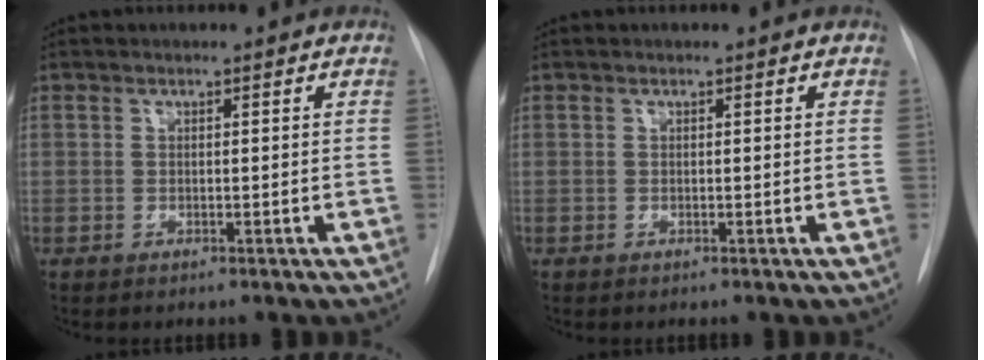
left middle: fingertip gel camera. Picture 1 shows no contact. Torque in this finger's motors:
{"motor_torque": [0.00, 0.00, 0.00, 0.00]}